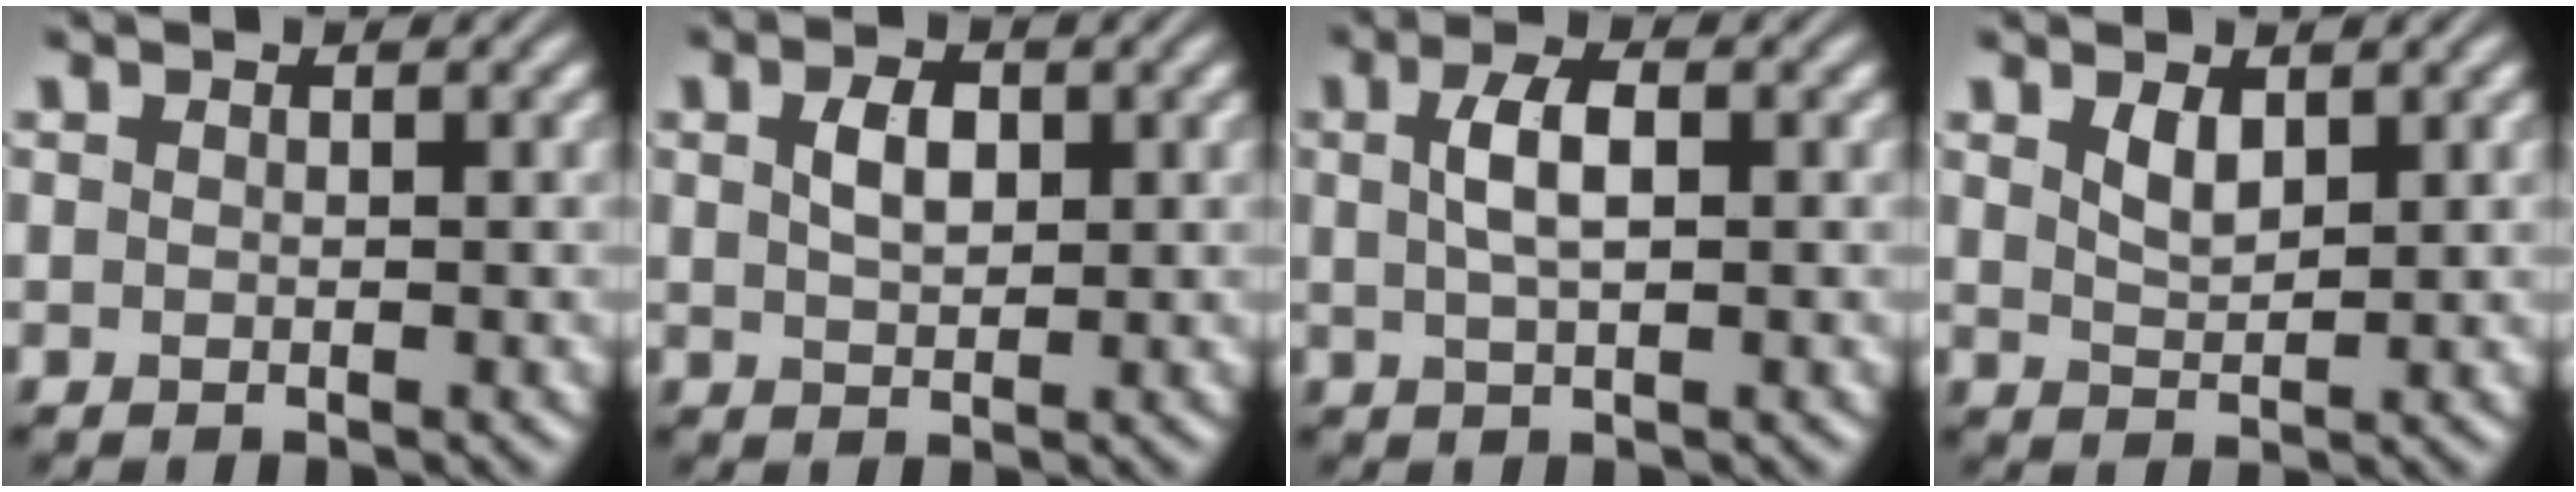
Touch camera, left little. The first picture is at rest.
{"total": 2.6, "force": [0.8, 1.5, 2.0], "torque": [-0.043, 0.002, 0.015]}
{"total": 3.1, "force": [0.7, 1.1, 2.8], "torque": [-0.059, 0.006, 0.011]}
{"total": 1.9, "force": [1.1, 0.8, 1.4], "torque": [-0.029, -0.003, 0.025]}